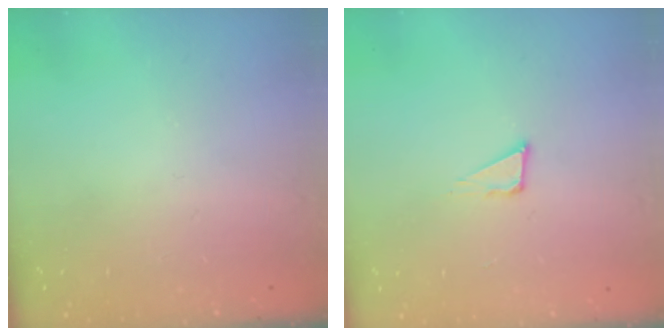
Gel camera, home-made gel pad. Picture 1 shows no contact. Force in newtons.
{"total": 4.0, "press": 3.9, "slide": 0.8}